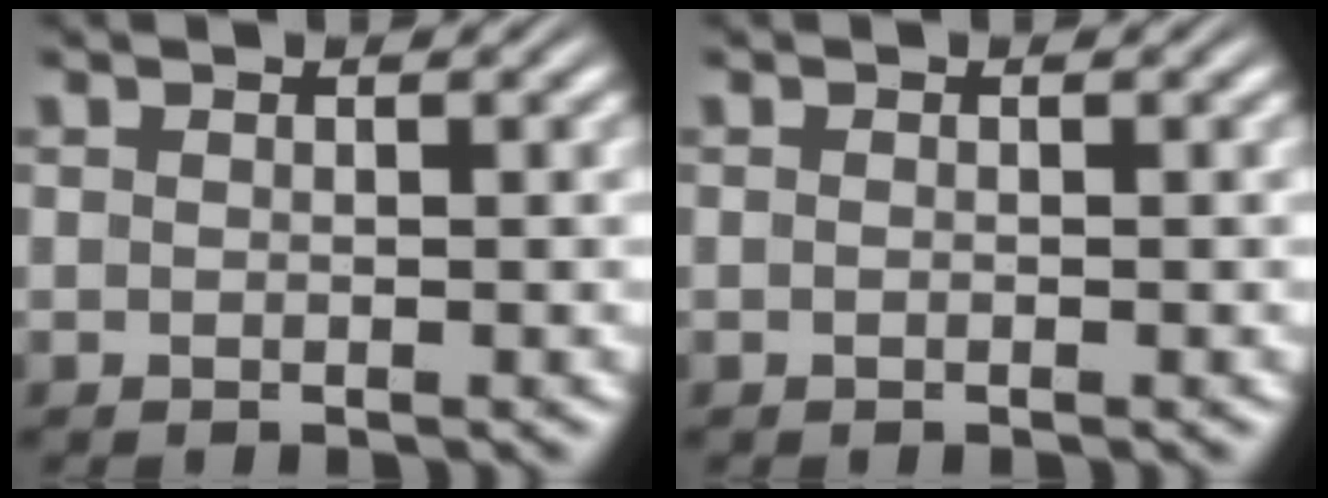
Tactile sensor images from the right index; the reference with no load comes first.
{"total": 0.0}